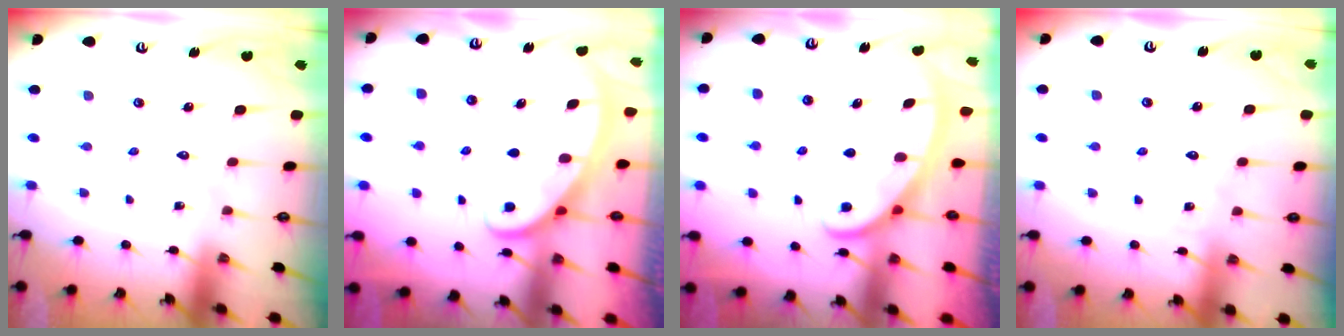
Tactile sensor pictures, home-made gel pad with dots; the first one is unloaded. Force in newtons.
{"total": 2.6, "press": 2.5, "slide": 0.4}
{"total": 2.8, "press": 2.8, "slide": 0.4}
{"total": 3.3, "press": 3.3, "slide": 0.4}